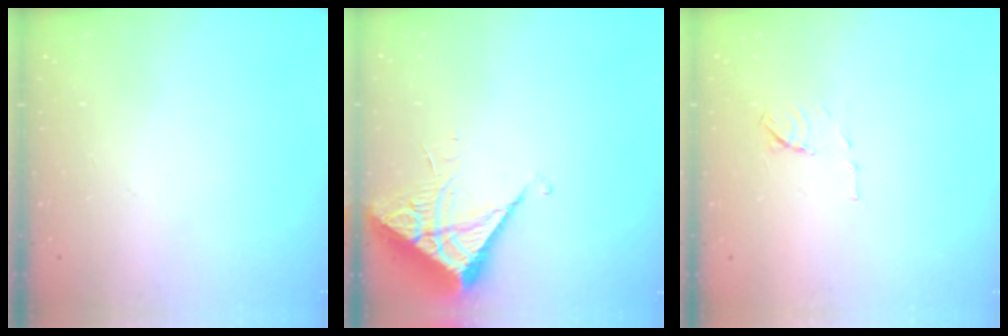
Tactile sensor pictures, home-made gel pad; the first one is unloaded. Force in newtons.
{"total": 6.3, "press": 6.3, "slide": 0.2}
{"total": 6.9, "press": 6.9, "slide": 0.7}